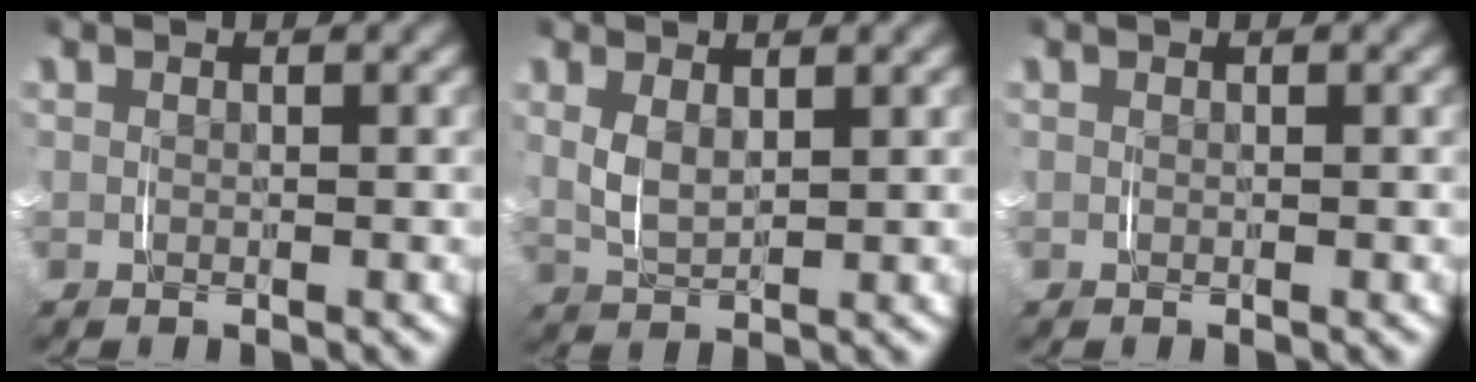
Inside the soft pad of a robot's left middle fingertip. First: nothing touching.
{"total": 2.1, "force": [0.9, 0.7, 1.7], "torque": [-0.043, -0.008, 0.023]}
{"total": 0.0}